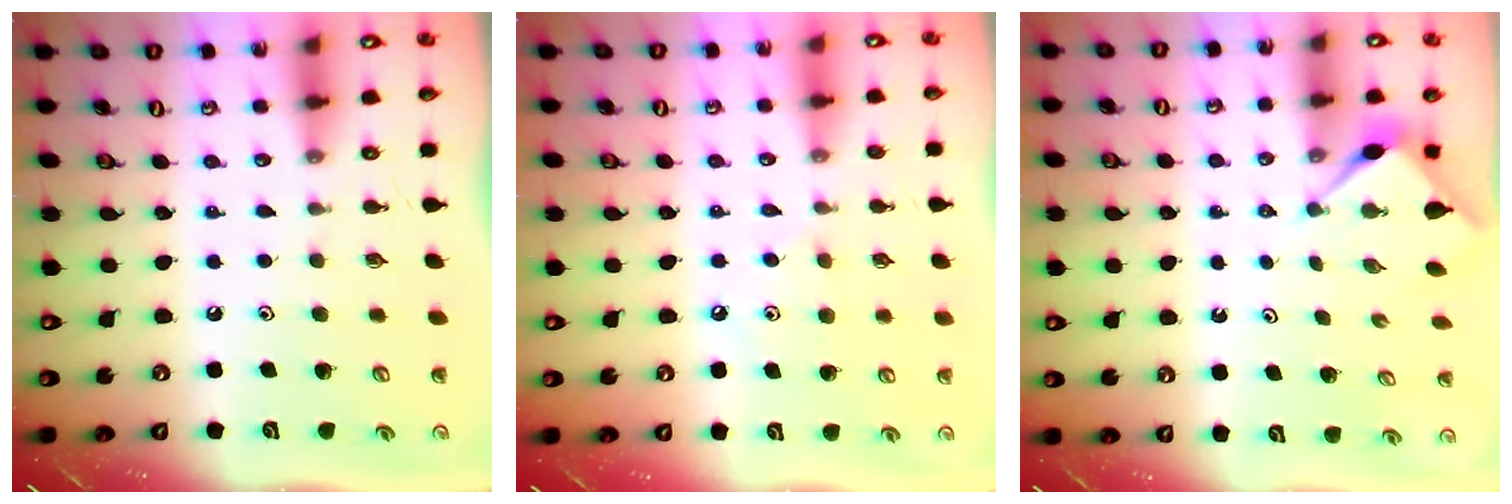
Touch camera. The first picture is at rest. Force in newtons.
{"total": 6.7, "press": 6.7, "slide": 1.0}
{"total": 3.7, "press": 3.7, "slide": 0.0}